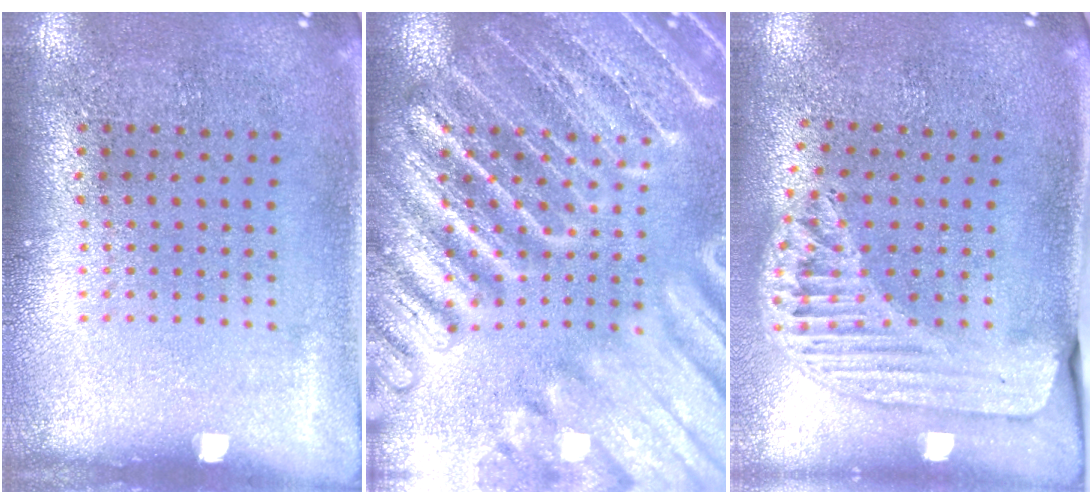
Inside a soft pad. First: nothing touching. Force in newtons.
{"total": 6.2, "press": 6.2, "slide": 0.8}
{"total": 1.6, "press": 1.5, "slide": 0.4}